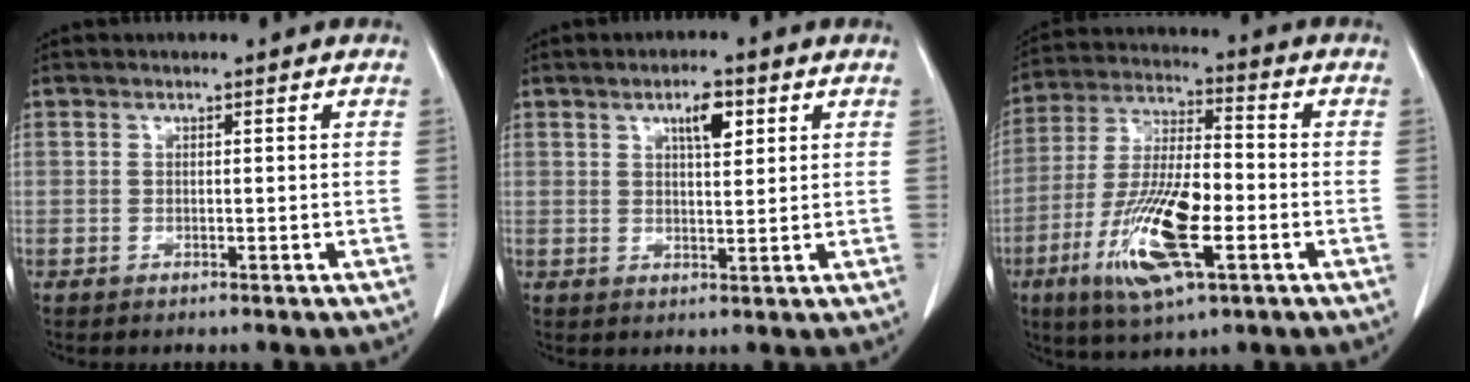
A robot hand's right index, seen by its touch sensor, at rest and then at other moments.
{"total": 4.5, "force": [2.3, 1.4, 3.7], "torque": [-0.059, -0.001, 0.039]}
{"total": 15.2, "force": [-5.3, 3.7, 13.8], "torque": [-0.280, -0.015, -0.094]}